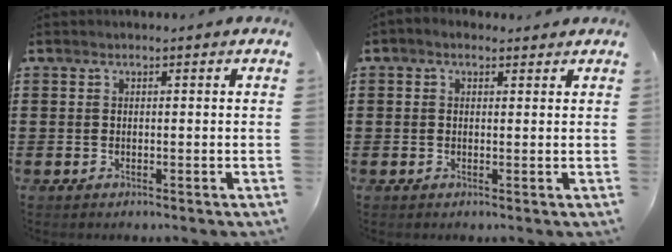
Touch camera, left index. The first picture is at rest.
{"total": 1.0, "force": [0.4, 0.7, 0.5], "torque": [-0.011, 0.006, 0.006]}